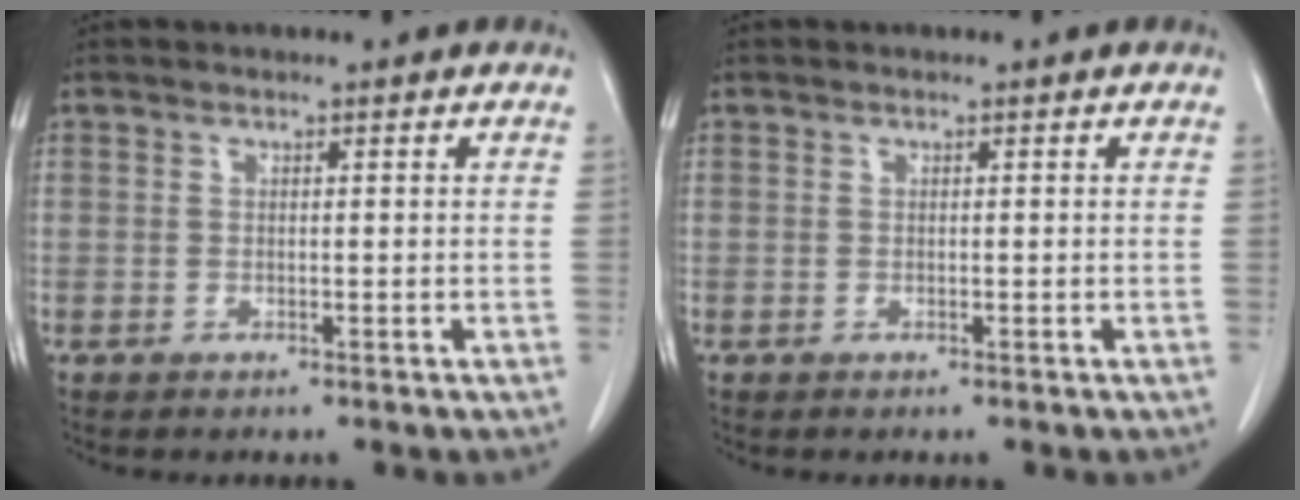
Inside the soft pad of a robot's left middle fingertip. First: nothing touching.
{"total": 0.0}